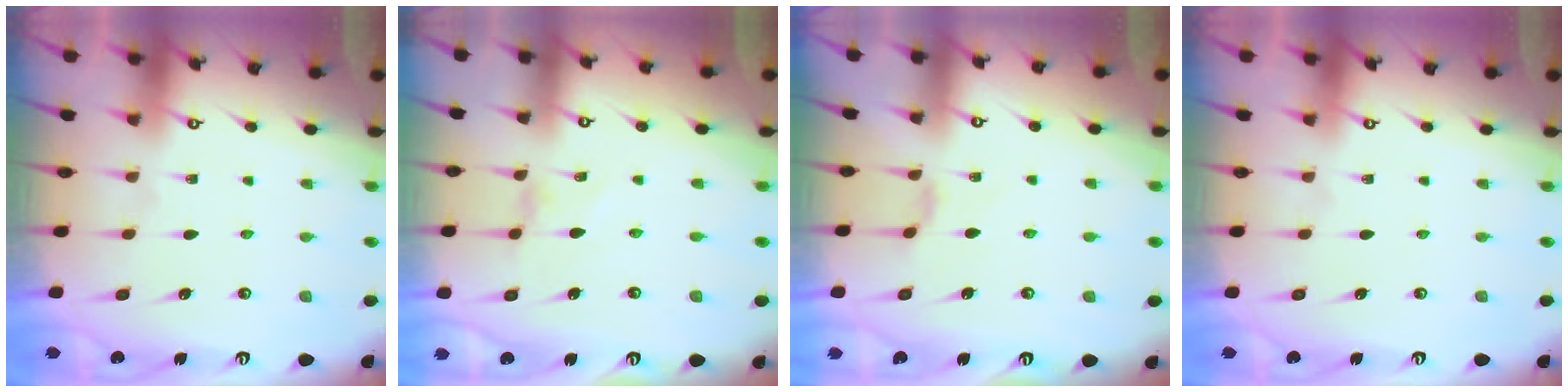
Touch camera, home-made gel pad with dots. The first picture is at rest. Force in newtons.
{"total": 0.0}
{"total": 1.4, "press": 1.3, "slide": 0.5}
{"total": 0.0}